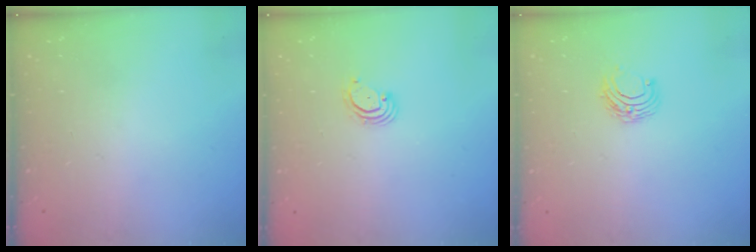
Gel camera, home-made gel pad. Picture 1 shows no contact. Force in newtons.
{"total": 3.0, "press": 3.0, "slide": 0.3}
{"total": 6.0, "press": 5.9, "slide": 0.6}